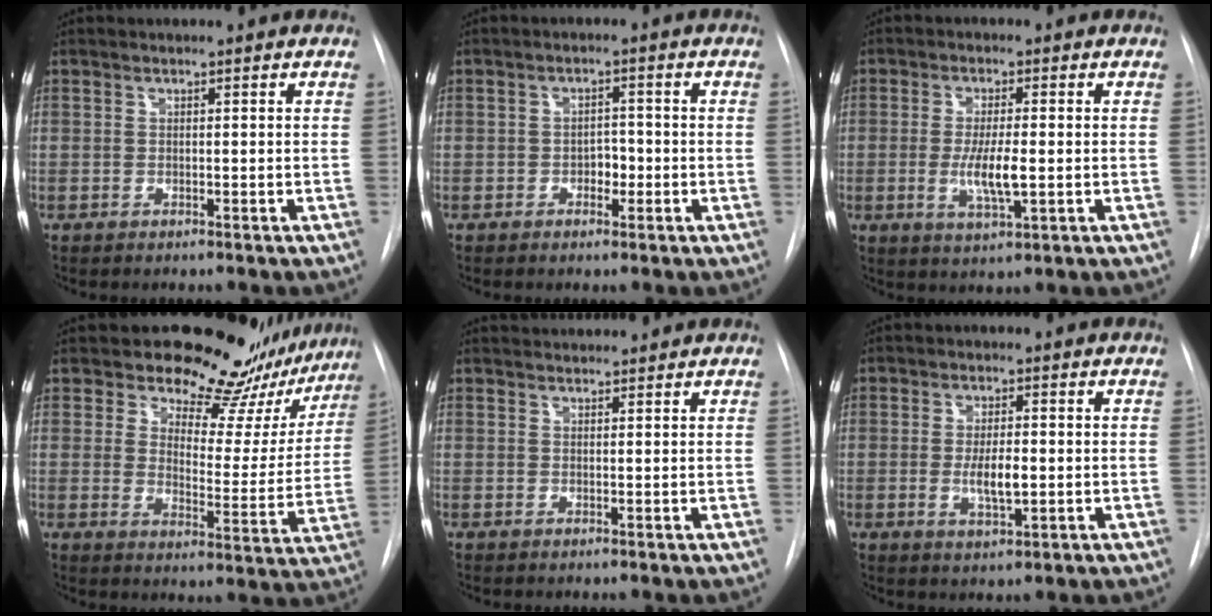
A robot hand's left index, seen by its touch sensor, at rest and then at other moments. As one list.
[{"total": 2.5, "force": [-0.9, 1.6, 1.7], "torque": [-0.019, 0.008, -0.013]}, {"total": 6.0, "force": [-0.7, 1.2, 5.8], "torque": [-0.113, -0.012, -0.012]}, {"total": 19.8, "force": [18.0, 7.1, 4.4], "torque": [-0.037, -0.061, 0.203]}, {"total": 3.6, "force": [3.5, 0.4, 0.4], "torque": [-0.009, 0.032, 0.053]}, {"total": 4.8, "force": [-0.4, 1.5, 4.6], "torque": [-0.084, -0.005, -0.005]}]